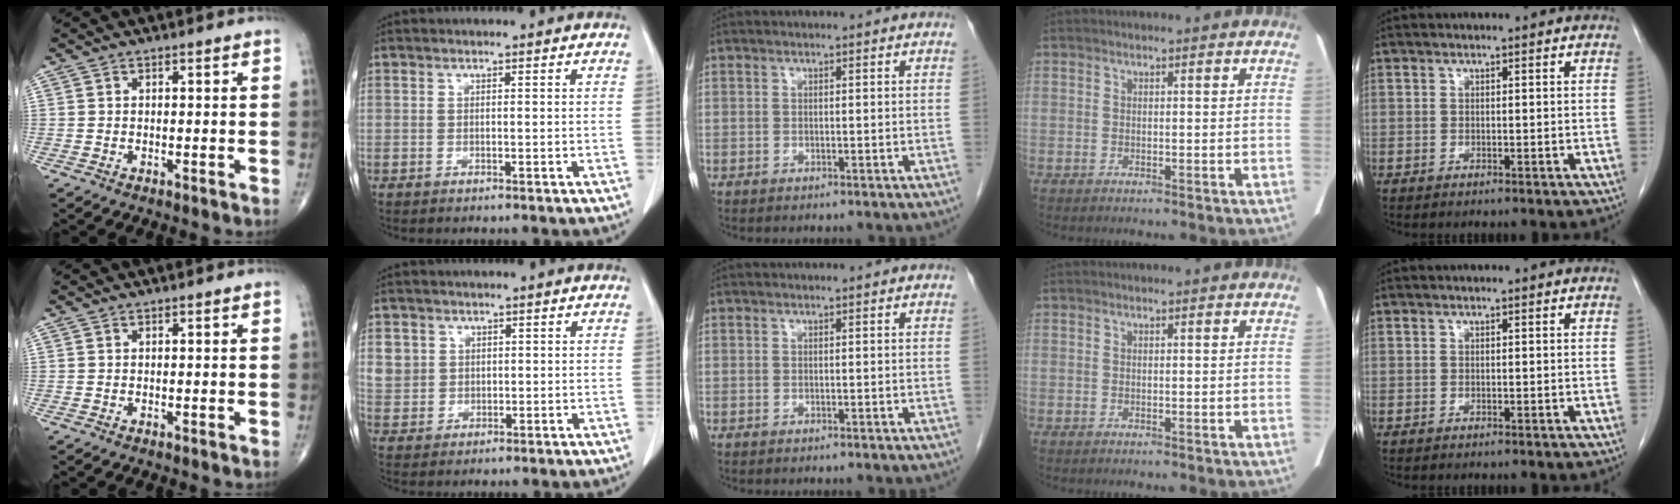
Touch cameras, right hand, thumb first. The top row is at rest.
{"index": {"total": 4.4, "force": [1.6, 4.0, 0.5], "torque": [-0.004, 0.006, 0.040]}}